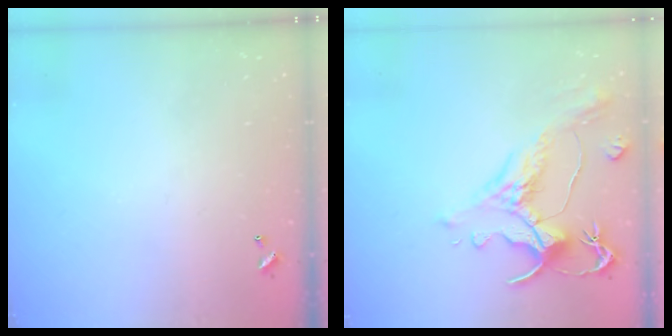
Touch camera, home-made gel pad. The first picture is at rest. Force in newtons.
{"total": 1.6, "press": 0.4, "slide": 1.6}